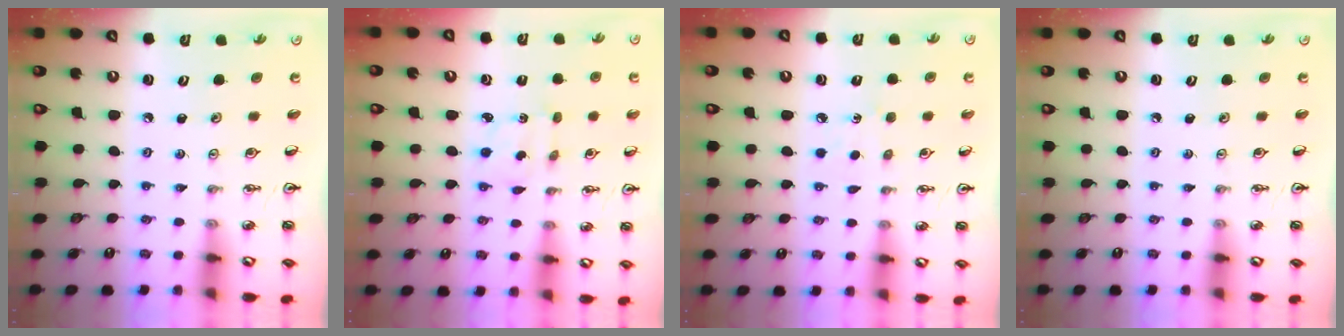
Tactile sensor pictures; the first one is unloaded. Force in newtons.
{"total": 2.8, "press": 2.8, "slide": 0.5}
{"total": 4.1, "press": 4.1, "slide": 0.4}
{"total": 0.0}